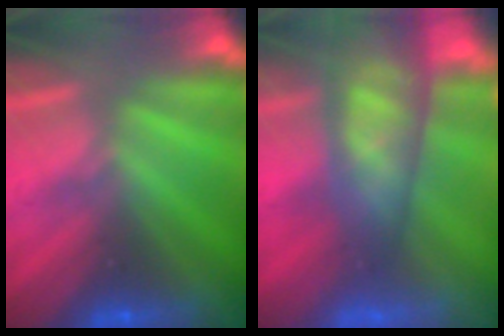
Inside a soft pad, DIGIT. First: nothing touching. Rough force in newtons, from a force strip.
{"total": 10.9}